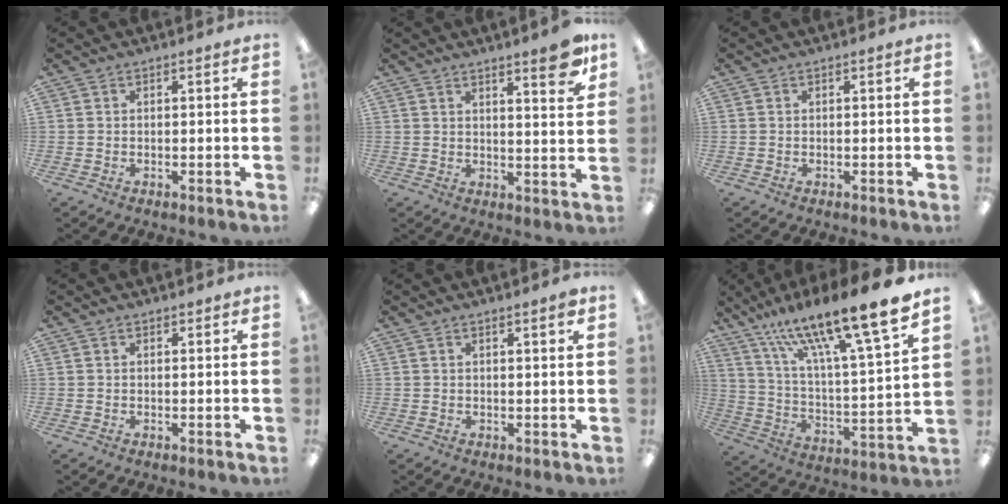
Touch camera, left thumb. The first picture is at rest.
{"total": 8.0, "force": [5.8, 1.4, 5.3], "torque": [-0.060, -0.037, 0.090]}
{"total": 0.0}
{"total": 0.6, "force": [0.5, 0.4, 0.1], "torque": [0.006, -0.003, 0.008]}
{"total": 1.8, "force": [1.4, 0.0, 1.1], "torque": [-0.016, -0.004, 0.022]}
{"total": 20.4, "force": [15.8, 2.6, 12.6], "torque": [-0.217, -0.107, 0.255]}